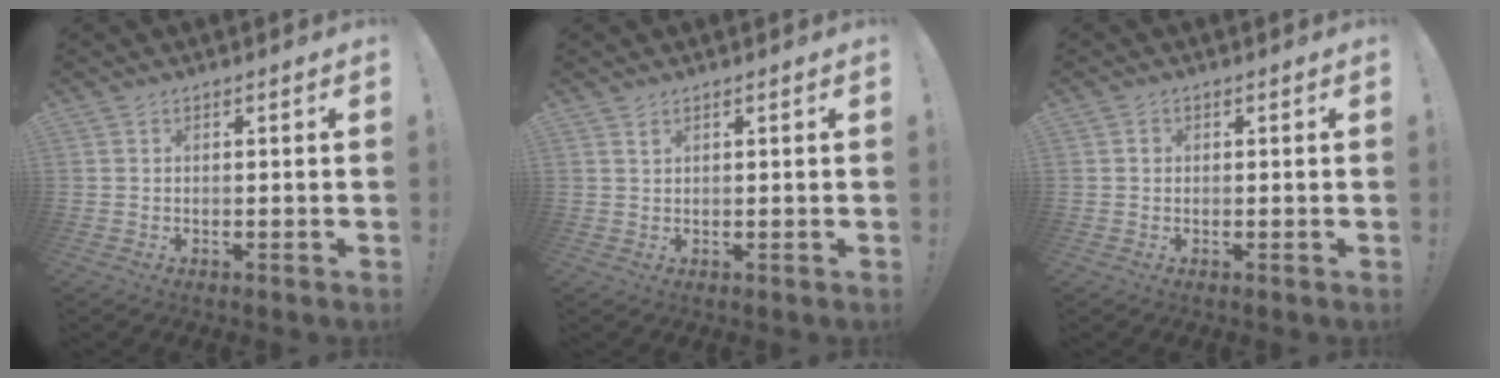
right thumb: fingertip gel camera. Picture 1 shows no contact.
{"total": 0.9, "force": [0.7, 0.3, 0.5], "torque": [-0.008, -0.001, 0.012]}
{"total": 0.9, "force": [0.0, 0.8, 0.3], "torque": [0.001, 0.002, -0.002]}